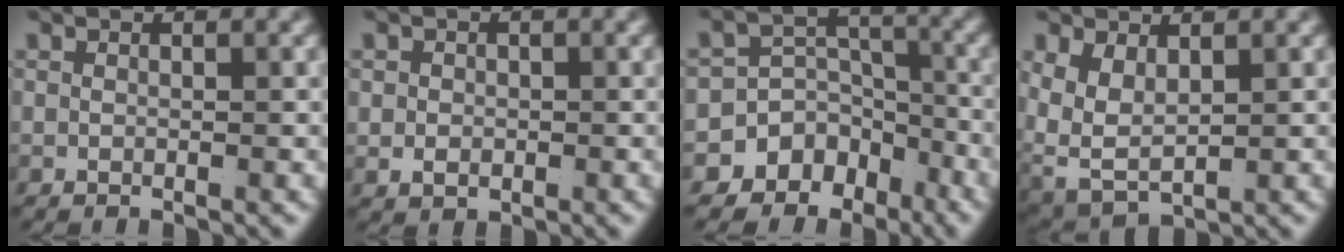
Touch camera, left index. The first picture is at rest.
{"total": 1.9, "force": [-0.1, 1.6, 0.9], "torque": [-0.020, -0.011, 0.007]}
{"total": 12.0, "force": [-5.3, 9.9, 4.2], "torque": [-0.088, -0.042, -0.090]}
{"total": 7.2, "force": [0.0, 6.1, 3.8], "torque": [-0.121, -0.033, 0.011]}